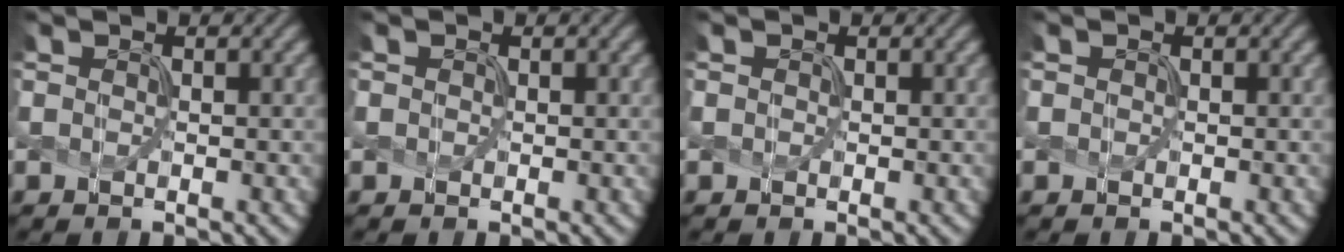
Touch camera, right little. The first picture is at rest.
{"total": 0.0}
{"total": 0.0}
{"total": 0.0}